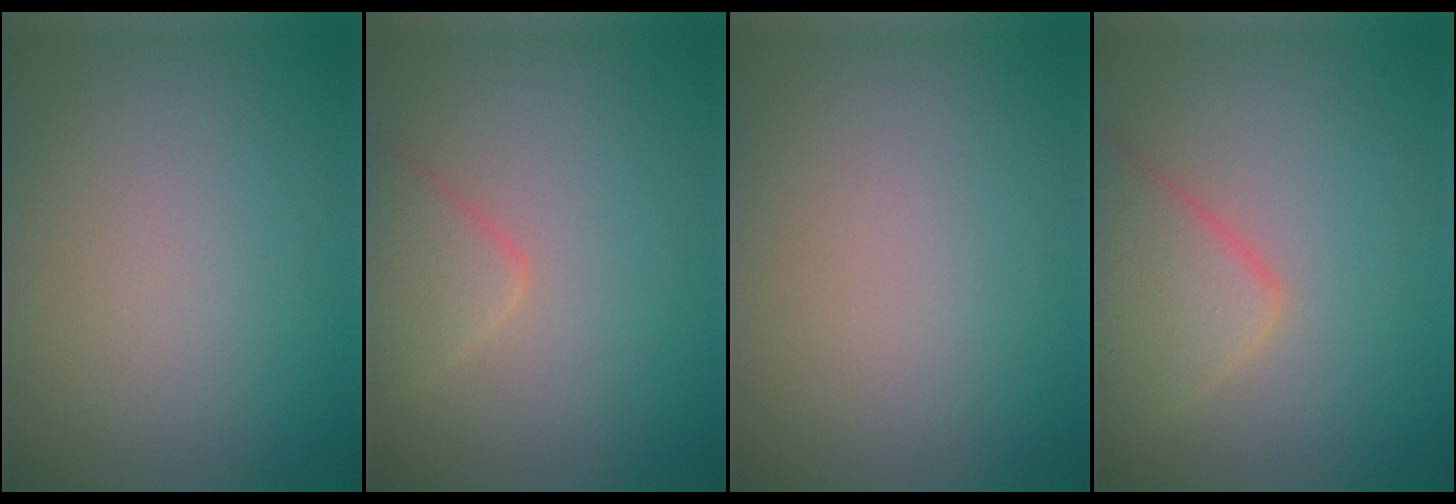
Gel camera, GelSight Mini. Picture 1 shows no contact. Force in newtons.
{"total": 2.6, "press": 2.6, "slide": 0.2}
{"total": 0.0}
{"total": 4.4, "press": 4.4, "slide": 0.2}